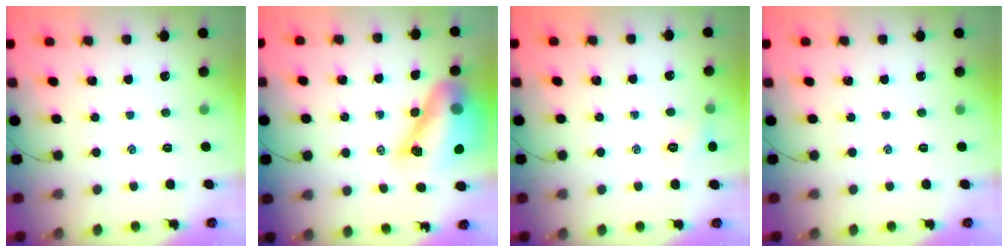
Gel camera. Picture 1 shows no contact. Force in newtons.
{"total": 15.9, "press": 15.3, "slide": 4.4}
{"total": 5.0, "press": 4.8, "slide": 1.4}
{"total": 0.0}